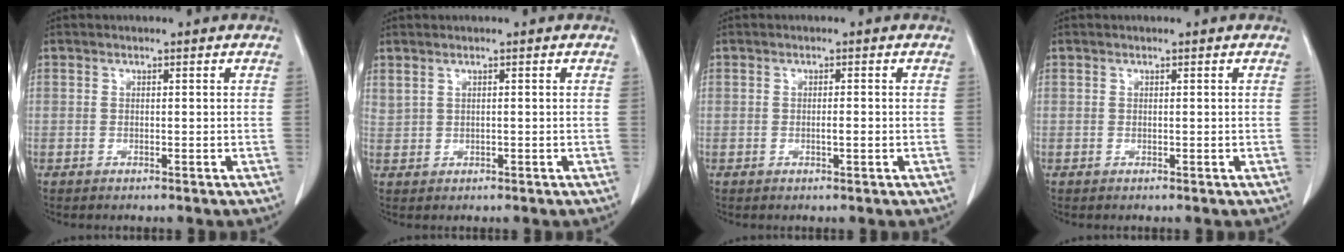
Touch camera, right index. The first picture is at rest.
{"total": 1.1, "force": [0.8, 0.4, 0.7], "torque": [-0.022, 0.008, 0.024]}
{"total": 1.1, "force": [-0.2, 0.1, 1.1], "torque": [-0.021, -0.001, -0.001]}
{"total": 0.0}